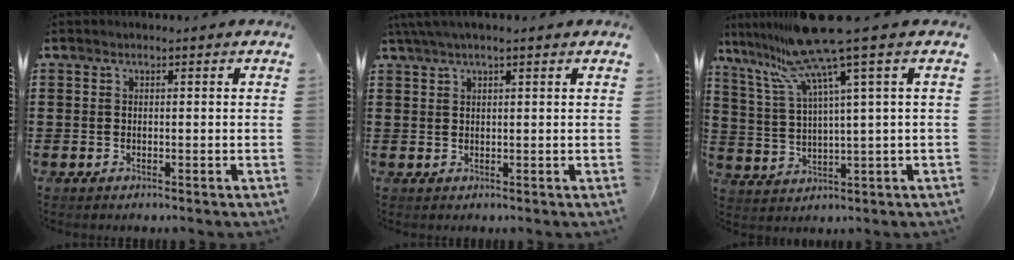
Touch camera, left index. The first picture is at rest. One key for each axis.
{"total": 2.6, "fx": 1.8, "fy": 0.2, "fz": 1.9, "tx": -0.039, "ty": 0.004, "tz": 0.033}
{"total": 11.7, "fx": 7.8, "fy": -0.5, "fz": 8.7, "tx": -0.214, "ty": -0.046, "tz": 0.124}